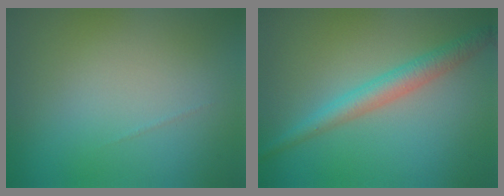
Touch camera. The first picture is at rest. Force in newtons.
{"total": 3.2, "press": 3.2, "slide": 0.2}